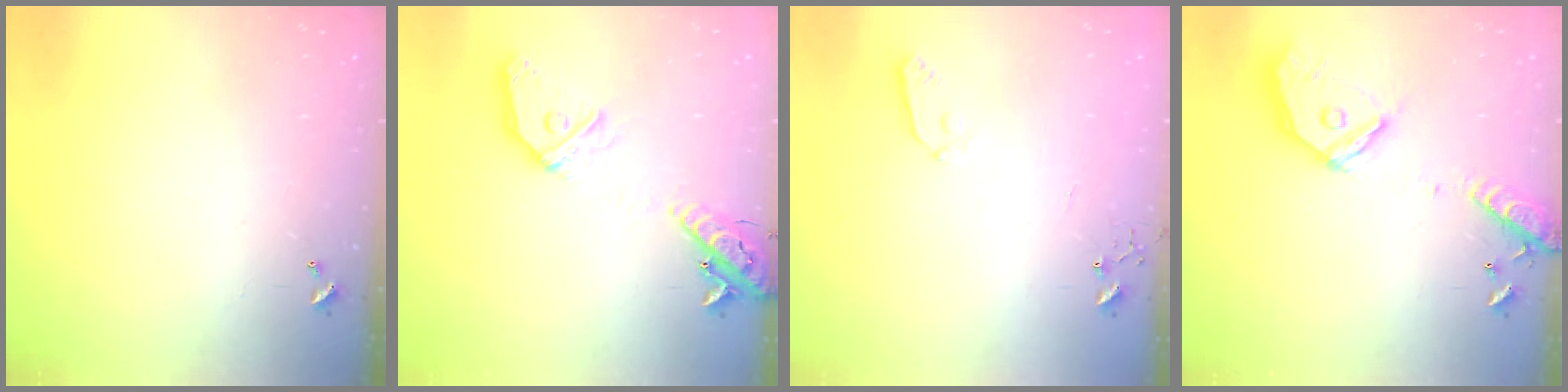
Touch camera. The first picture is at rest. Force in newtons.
{"total": 18.2, "press": 18.0, "slide": 3.2}
{"total": 3.6, "press": 3.6, "slide": 0.5}
{"total": 18.4, "press": 18.2, "slide": 3.1}